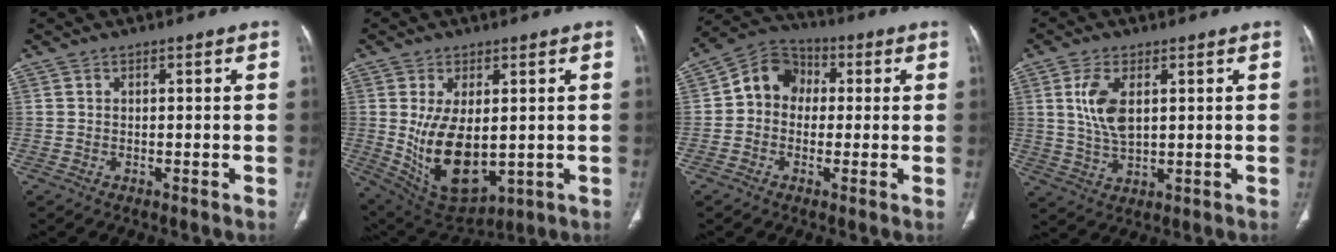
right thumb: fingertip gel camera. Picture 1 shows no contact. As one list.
[{"total": 14.4, "force": [-0.4, 7.8, 12.1], "torque": [-0.206, -0.016, 0.025]}, {"total": 8.9, "force": [0.3, 7.7, 4.5], "torque": [-0.053, 0.028, -0.012]}, {"total": 7.6, "force": [2.1, 3.8, 6.3], "torque": [-0.130, -0.011, 0.047]}]